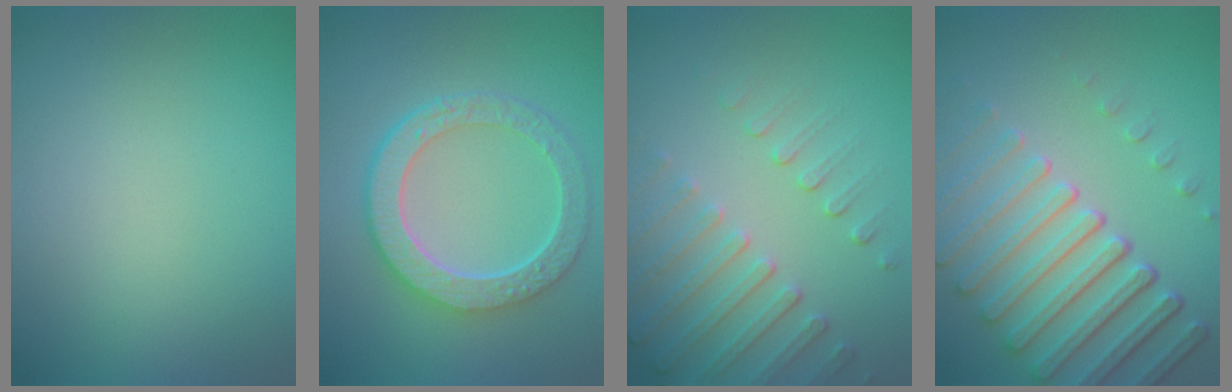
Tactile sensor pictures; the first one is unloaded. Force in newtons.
{"total": 6.4, "press": 5.0, "slide": 3.9}
{"total": 4.7, "press": 3.6, "slide": 2.9}
{"total": 7.5, "press": 5.6, "slide": 5.0}